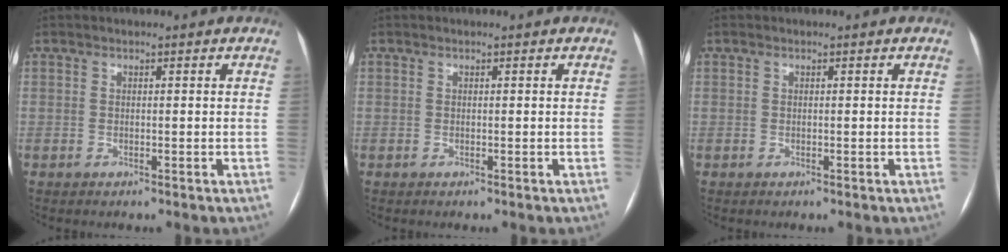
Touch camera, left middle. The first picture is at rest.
{"total": 0.0}
{"total": 0.0}